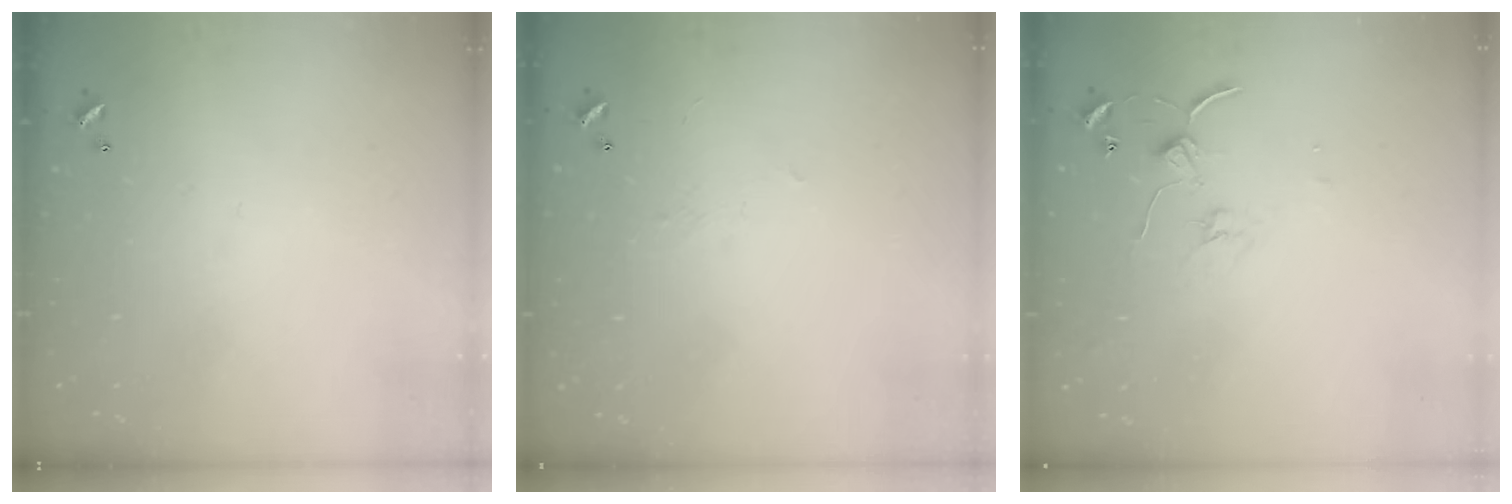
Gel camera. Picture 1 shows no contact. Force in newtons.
{"total": 2.2, "press": 2.0, "slide": 0.8}
{"total": 1.4, "press": 1.3, "slide": 0.2}